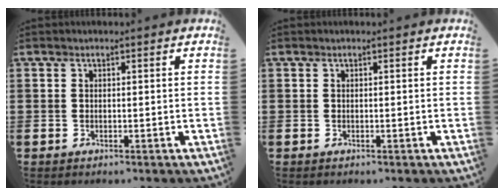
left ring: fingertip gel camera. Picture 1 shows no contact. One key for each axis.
{"total": 0.0}